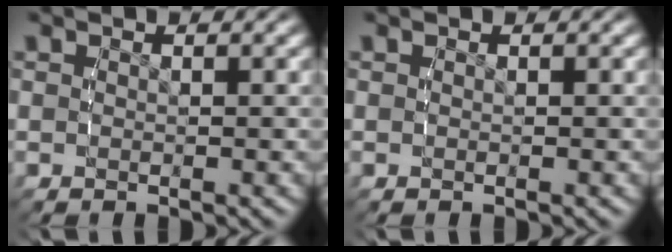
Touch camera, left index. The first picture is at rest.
{"total": 0.0}